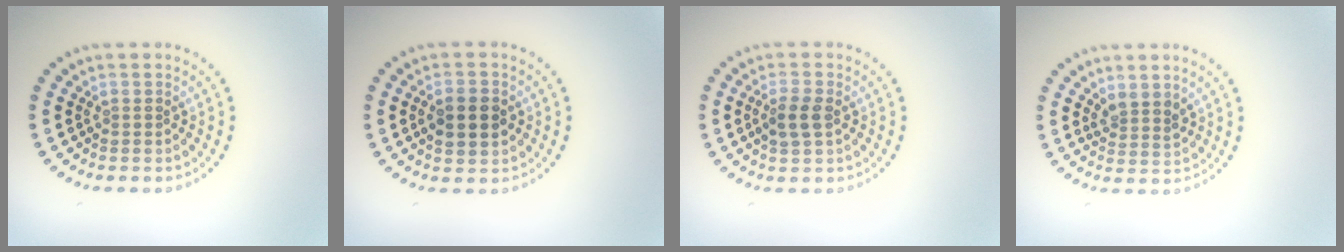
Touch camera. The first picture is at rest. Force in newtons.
{"total": 3.8, "press": 3.8, "slide": 0.2}
{"total": 2.3, "press": 2.3, "slide": 0.5}
{"total": 1.9, "press": 1.5, "slide": 1.1}